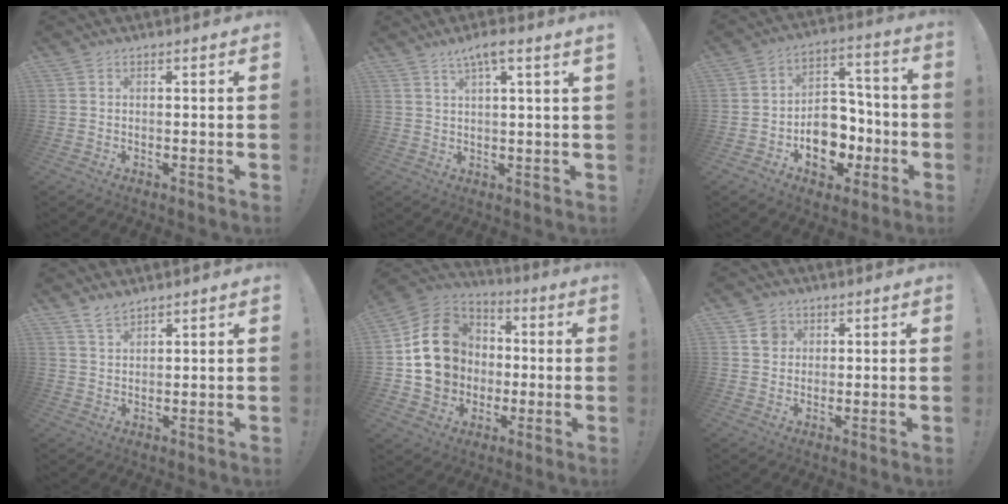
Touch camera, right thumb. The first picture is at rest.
{"total": 5.1, "force": [3.0, -0.3, 4.1], "torque": [-0.075, -0.006, 0.046]}
{"total": 13.9, "force": [-5.0, 10.8, 7.3], "torque": [-0.091, 0.040, -0.075]}
{"total": 3.8, "force": [3.3, 1.2, 1.5], "torque": [-0.023, -0.021, 0.059]}
{"total": 19.2, "force": [1.4, 16.7, 9.3], "torque": [-0.139, 0.016, 0.050]}
{"total": 4.2, "force": [1.8, 3.7, 0.9], "torque": [-0.001, -0.004, 0.031]}